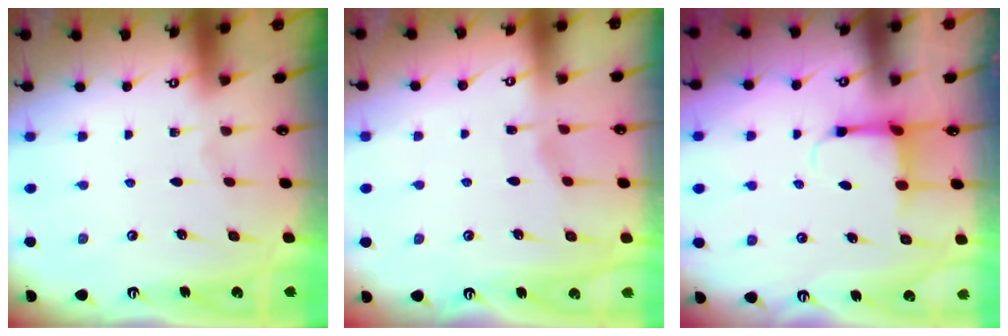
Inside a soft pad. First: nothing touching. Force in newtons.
{"total": 2.6, "press": 2.6, "slide": 0.4}
{"total": 3.8, "press": 3.6, "slide": 1.3}